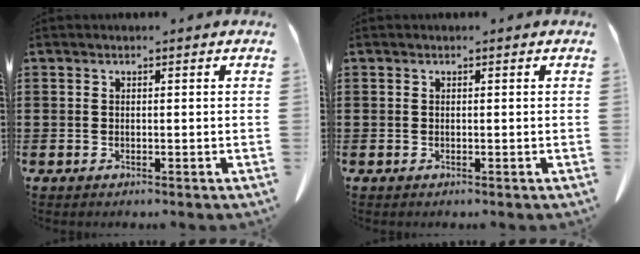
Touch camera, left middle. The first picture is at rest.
{"total": 0.0}